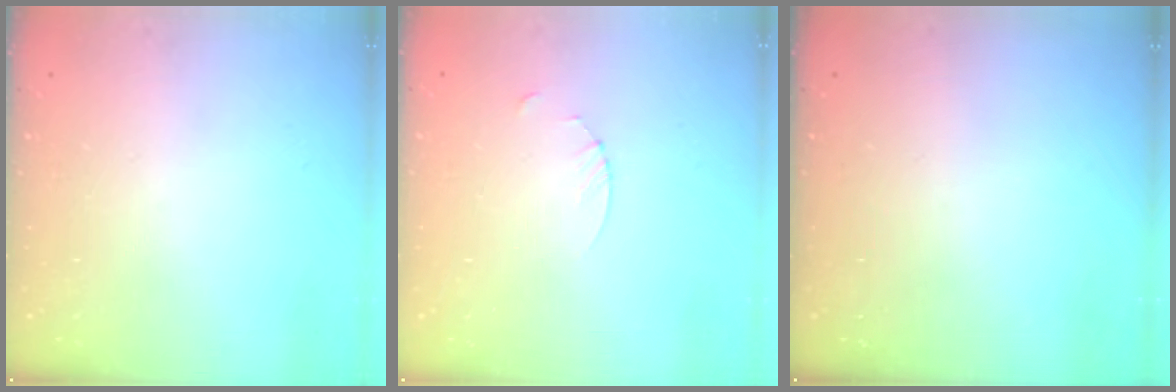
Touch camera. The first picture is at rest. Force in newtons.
{"total": 2.7, "press": 2.7, "slide": 0.3}
{"total": 0.0}